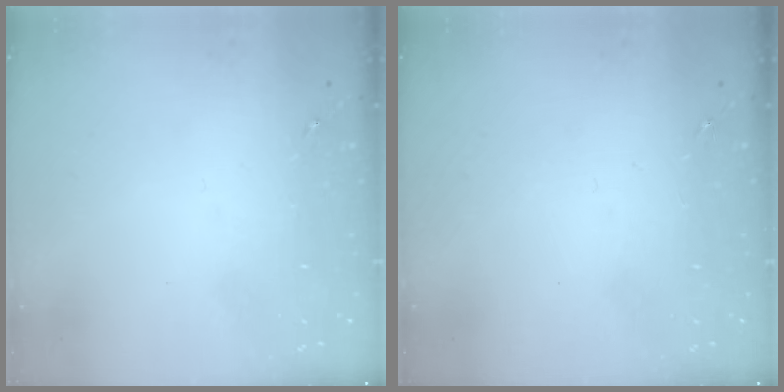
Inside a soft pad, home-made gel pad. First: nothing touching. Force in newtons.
{"total": 0.0}